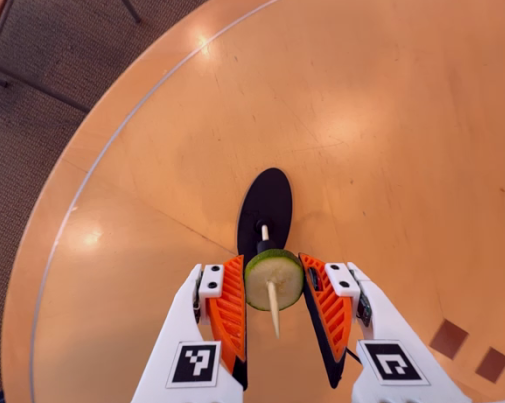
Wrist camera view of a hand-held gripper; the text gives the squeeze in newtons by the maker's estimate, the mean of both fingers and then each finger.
{"total": 10.2, "left": 10.6, "right": 9.8}